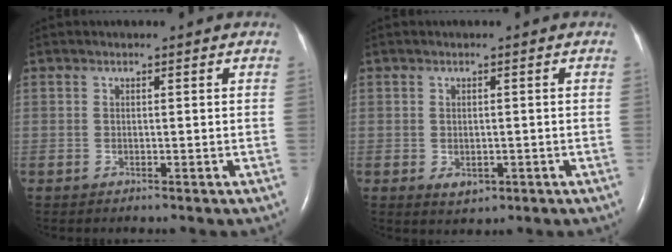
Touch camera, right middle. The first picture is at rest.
{"total": 2.3, "force": [-0.7, 1.6, 1.4], "torque": [-0.021, -0.001, 0.000]}